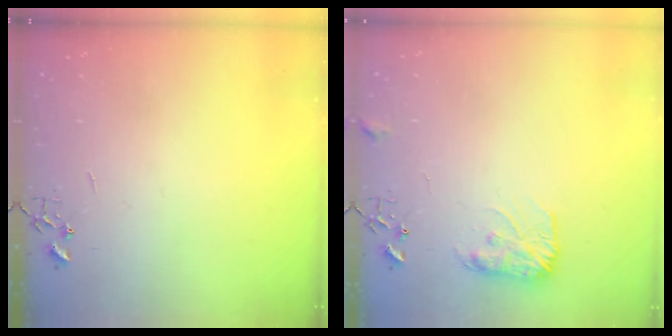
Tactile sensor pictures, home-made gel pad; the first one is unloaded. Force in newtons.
{"total": 10.8, "press": 10.8, "slide": 0.4}